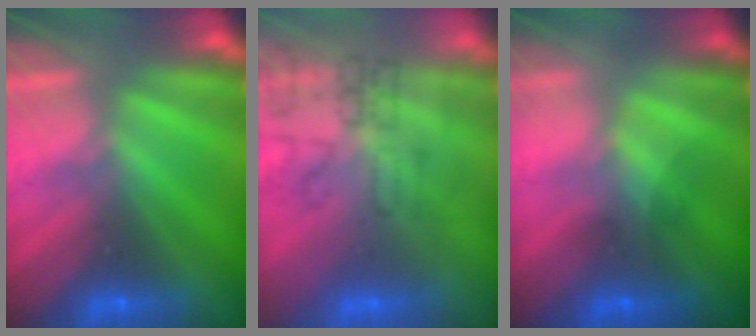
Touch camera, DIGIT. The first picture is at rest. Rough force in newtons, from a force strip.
{"total": 4.8}
{"total": 1.6}